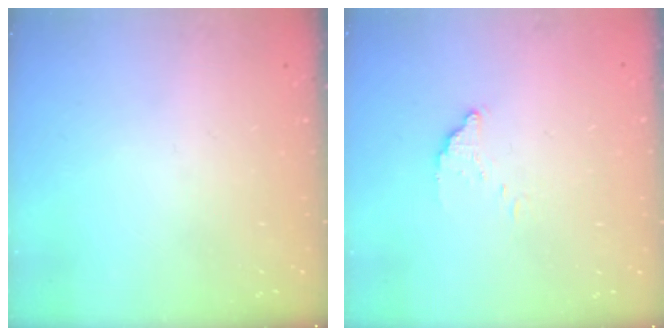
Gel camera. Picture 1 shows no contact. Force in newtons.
{"total": 3.4, "press": 3.4, "slide": 0.1}